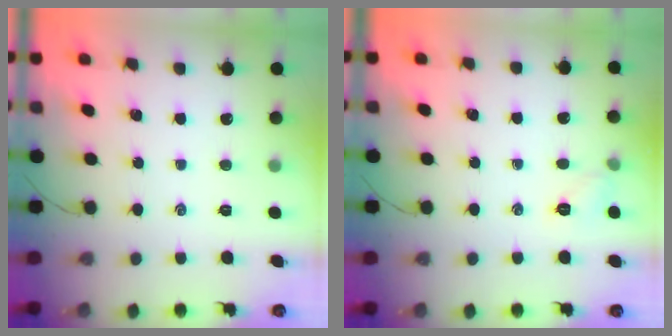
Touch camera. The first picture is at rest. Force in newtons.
{"total": 5.8, "press": 5.5, "slide": 1.7}